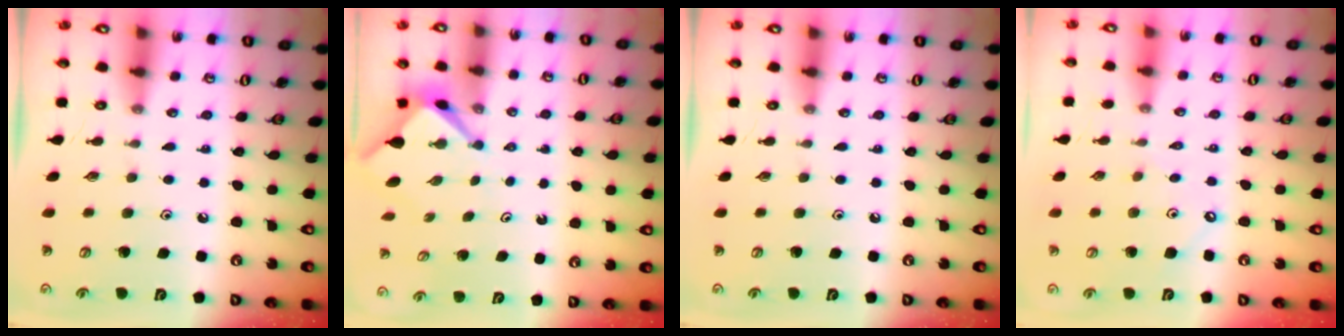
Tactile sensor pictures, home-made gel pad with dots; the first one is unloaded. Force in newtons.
{"total": 3.1, "press": 3.1, "slide": 0.3}
{"total": 0.0}
{"total": 3.7, "press": 3.7, "slide": 0.6}